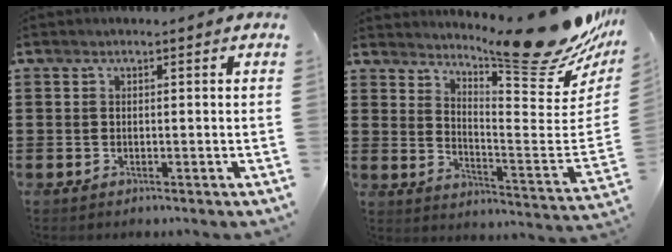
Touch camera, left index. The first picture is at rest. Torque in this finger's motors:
{"motor_torque": [1.07, -1.07, 0.21, 0.05]}